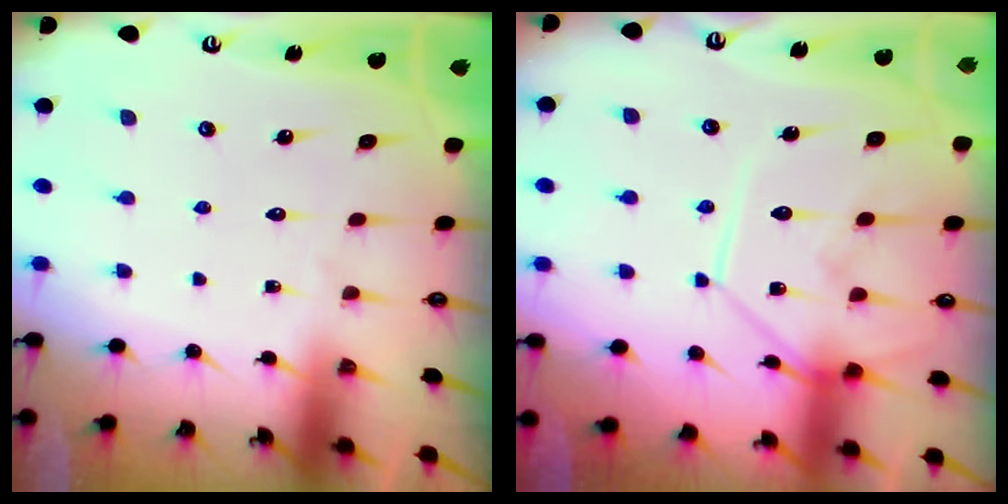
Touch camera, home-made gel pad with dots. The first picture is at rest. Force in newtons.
{"total": 11.5, "press": 11.4, "slide": 1.3}